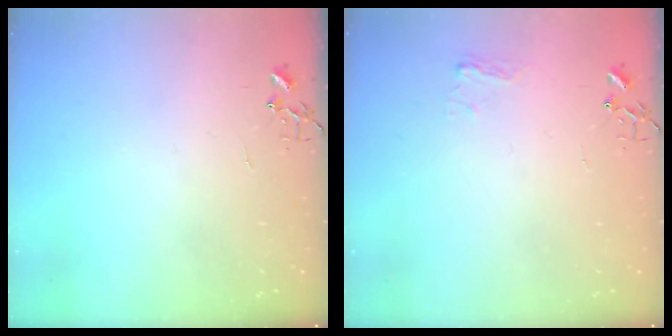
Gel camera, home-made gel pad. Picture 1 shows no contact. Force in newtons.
{"total": 5.8, "press": 5.8, "slide": 0.7}